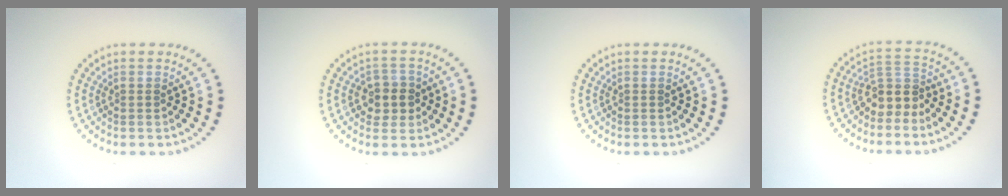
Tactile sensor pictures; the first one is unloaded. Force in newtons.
{"total": 2.7, "press": 2.5, "slide": 0.8}
{"total": 0.0}
{"total": 2.9, "press": 2.2, "slide": 1.9}